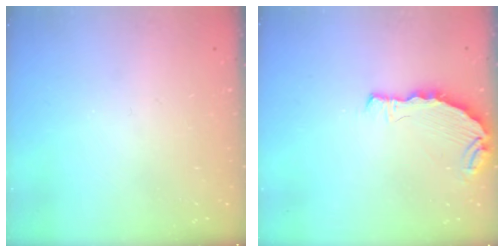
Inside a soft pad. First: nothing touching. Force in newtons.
{"total": 7.6, "press": 5.9, "slide": 4.8}